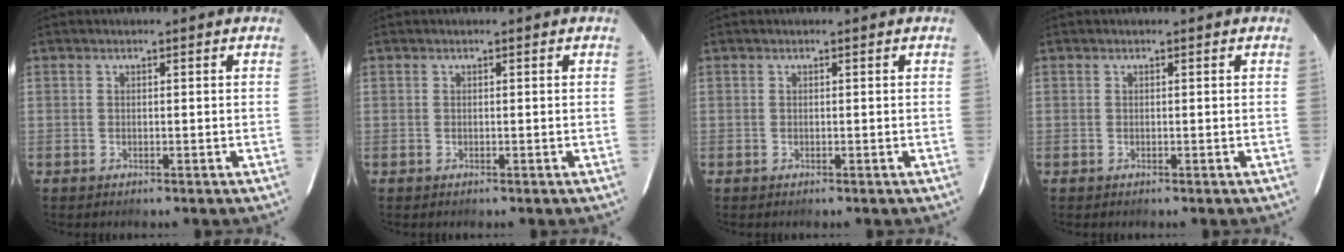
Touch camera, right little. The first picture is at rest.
{"total": 0.0}
{"total": 0.0}
{"total": 0.0}